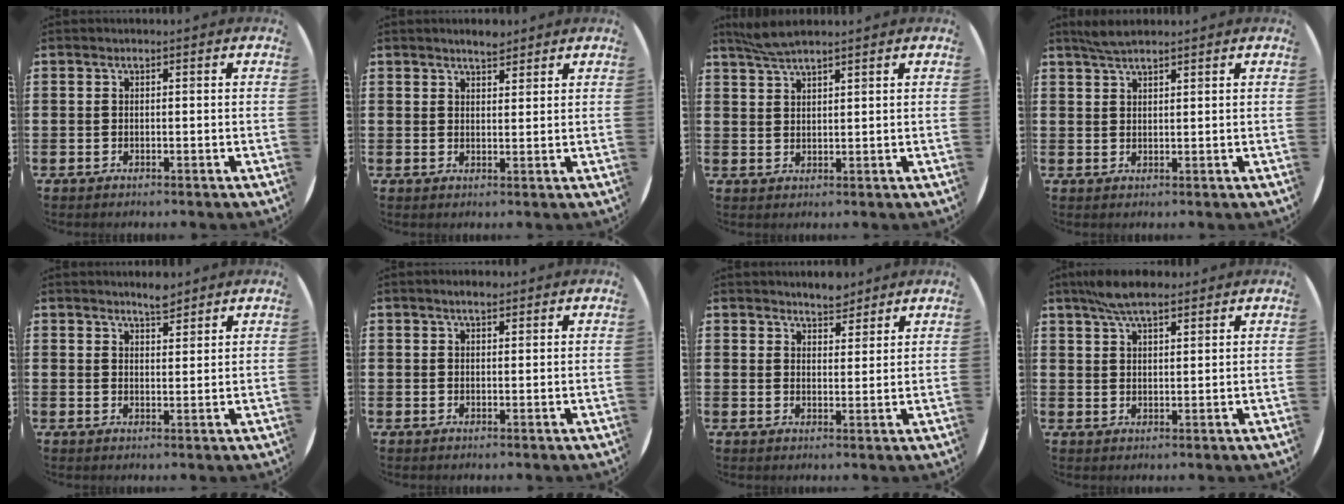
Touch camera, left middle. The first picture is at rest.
{"total": 2.4, "force": [2.3, 0.5, 0.4], "torque": [-0.011, 0.000, 0.043]}
{"total": 3.6, "force": [3.3, 0.2, 1.5], "torque": [-0.035, -0.001, 0.059]}
{"total": 2.8, "force": [2.4, 0.5, 1.3], "torque": [-0.029, 0.006, 0.044]}
{"total": 3.0, "force": [2.9, 0.4, 0.5], "torque": [-0.015, -0.005, 0.054]}
{"total": 1.8, "force": [1.5, 0.6, 0.9], "torque": [-0.010, 0.001, 0.025]}
{"total": 3.8, "force": [3.7, 1.0, 0.2], "torque": [-0.002, -0.013, 0.067]}
{"total": 5.5, "force": [4.6, 1.4, 2.7], "torque": [-0.063, -0.003, 0.083]}